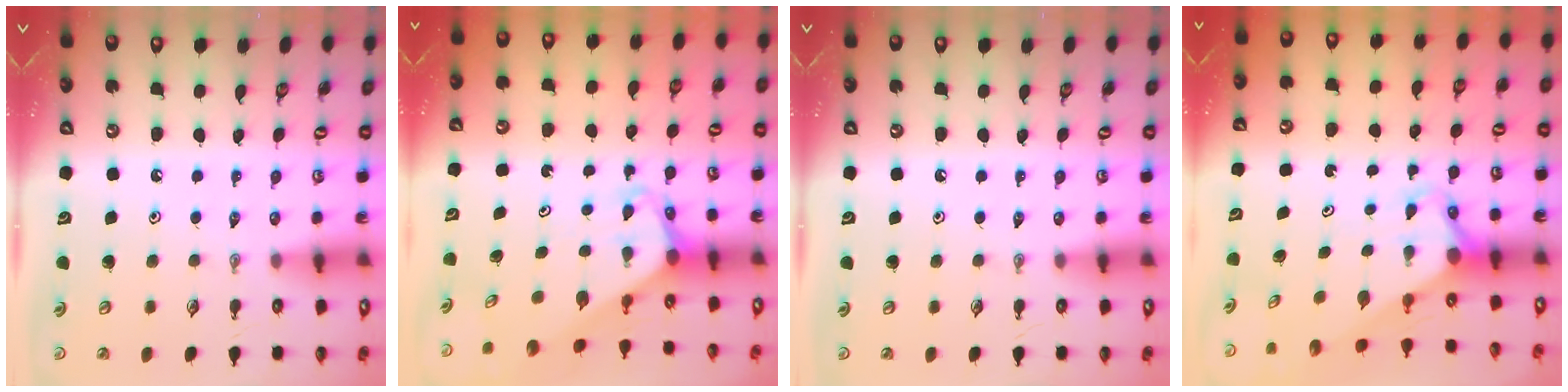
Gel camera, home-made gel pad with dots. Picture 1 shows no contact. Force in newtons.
{"total": 2.5, "press": 2.5, "slide": 0.1}
{"total": 0.0}
{"total": 3.1, "press": 3.1, "slide": 0.2}